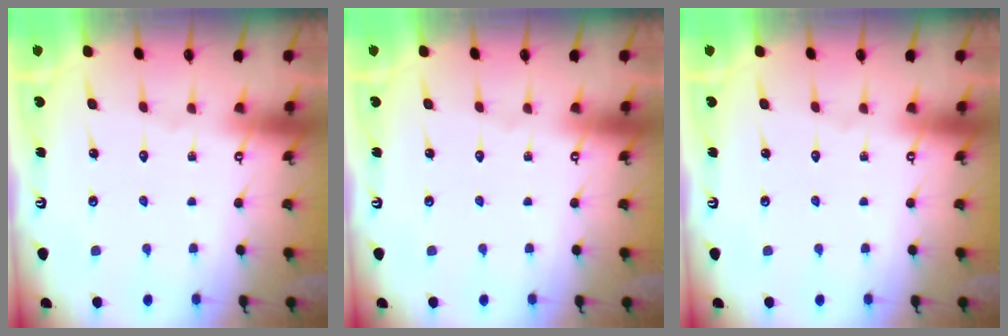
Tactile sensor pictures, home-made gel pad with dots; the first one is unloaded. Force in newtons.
{"total": 0.0}
{"total": 0.0}